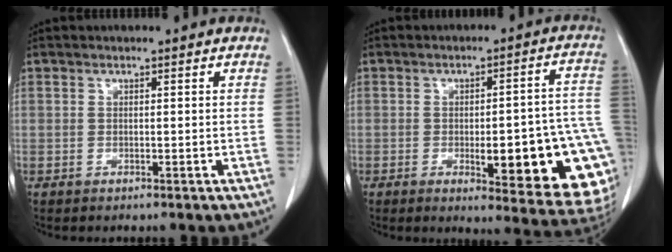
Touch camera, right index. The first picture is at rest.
{"total": 19.4, "force": [-5.0, 3.8, 18.4], "torque": [-0.138, 0.015, -0.042]}